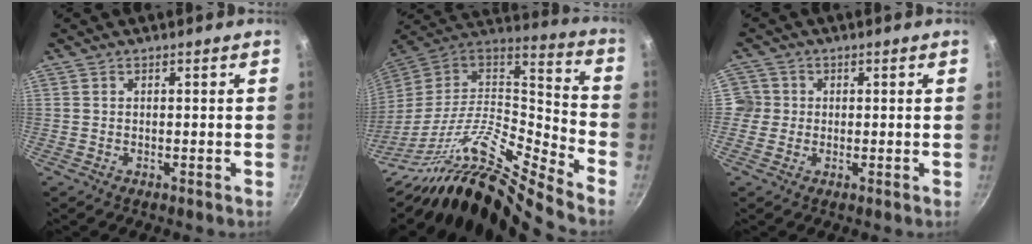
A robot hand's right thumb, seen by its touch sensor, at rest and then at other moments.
{"total": 26.6, "force": [-16.9, 6.5, 19.5], "torque": [-0.294, 0.073, -0.314]}
{"total": 3.7, "force": [-0.2, 3.7, 0.6], "torque": [0.020, 0.007, -0.011]}